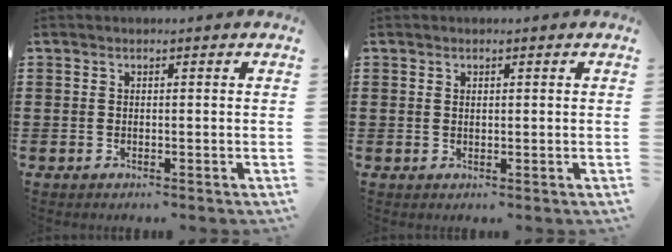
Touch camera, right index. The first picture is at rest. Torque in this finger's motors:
{"motor_torque": [-0.44, 0.72, -0.02, -0.01]}